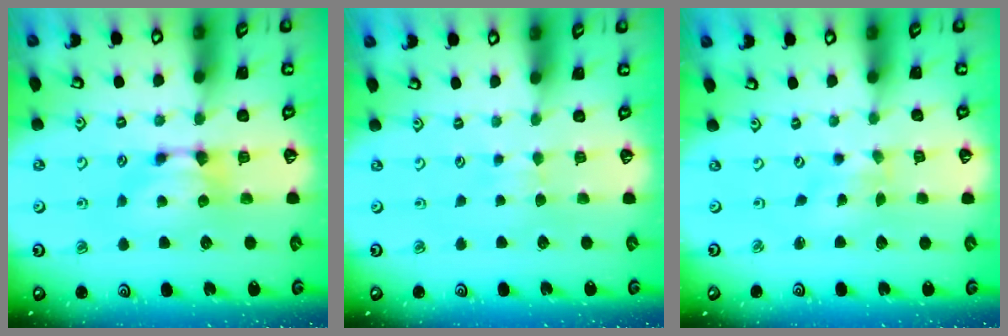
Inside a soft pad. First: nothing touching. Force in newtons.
{"total": 2.5, "press": 2.5, "slide": 0.3}
{"total": 4.2, "press": 4.2, "slide": 0.8}